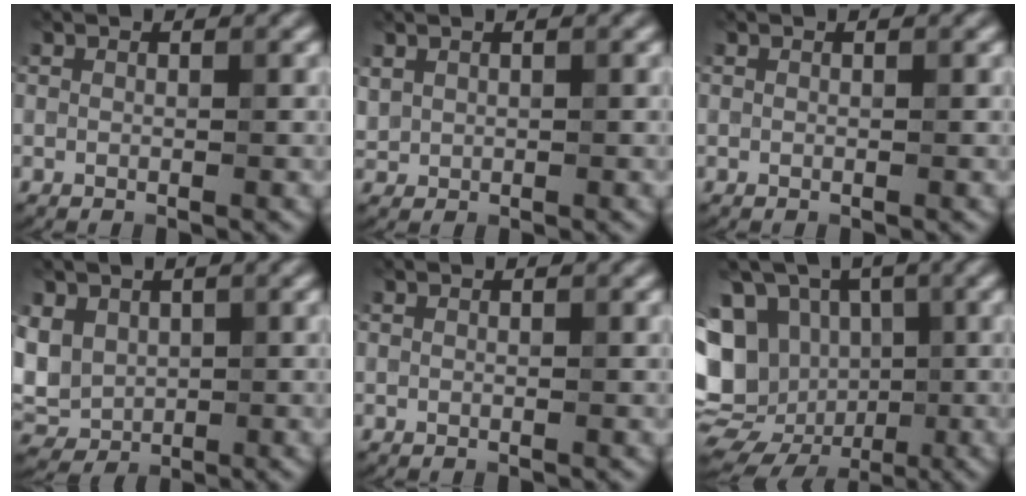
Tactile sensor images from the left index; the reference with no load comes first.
{"total": 0.9, "force": [0.6, 0.6, 0.1], "torque": [-0.004, 0.000, 0.016]}
{"total": 0.0}
{"total": 4.1, "force": [0.8, 3.5, 2.1], "torque": [-0.052, -0.002, 0.014]}
{"total": 0.0}
{"total": 17.1, "force": [-2.7, 14.6, 8.5], "torque": [-0.188, -0.010, -0.051]}